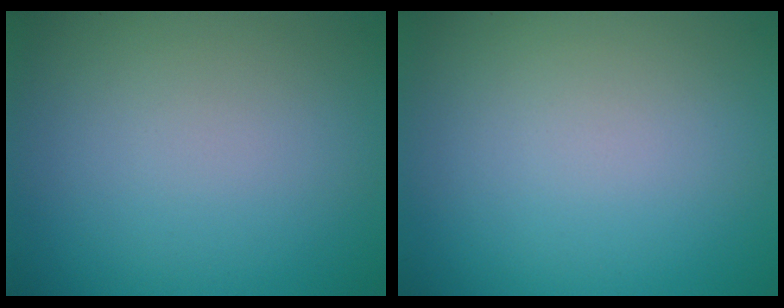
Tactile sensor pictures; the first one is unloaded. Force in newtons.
{"total": 0.0}